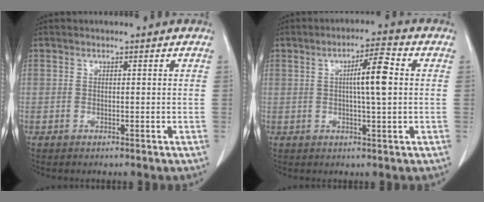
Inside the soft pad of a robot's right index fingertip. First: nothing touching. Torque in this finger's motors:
{"motor_torque": [1.06, 0.25, 0.48, 0.11]}